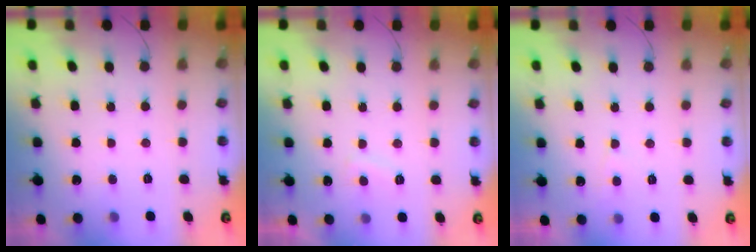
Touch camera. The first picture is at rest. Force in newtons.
{"total": 2.6, "press": 2.4, "slide": 0.8}
{"total": 3.4, "press": 3.4, "slide": 0.3}